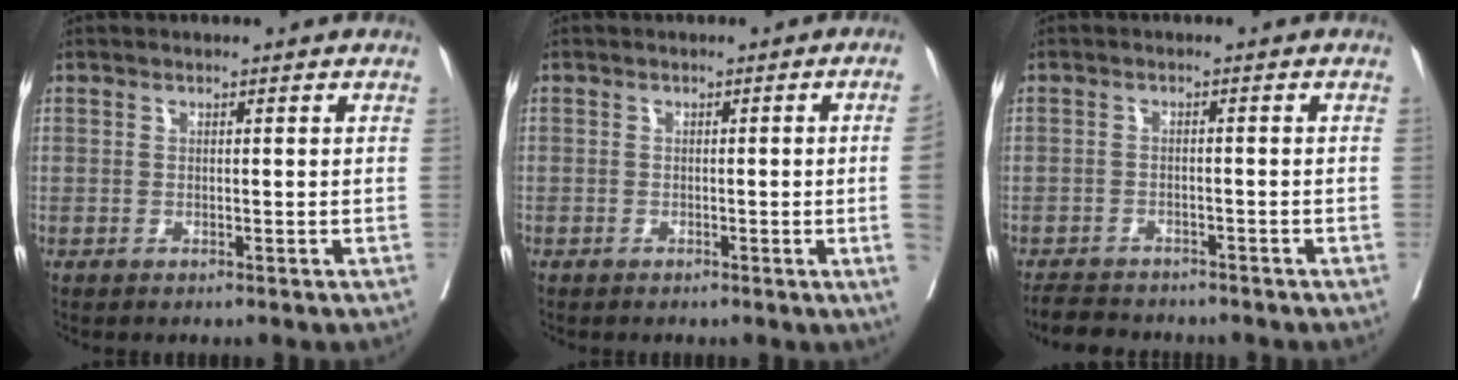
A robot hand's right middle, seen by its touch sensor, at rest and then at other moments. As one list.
[{"total": 3.4, "force": [-0.6, -1.2, 3.1], "torque": [-0.039, -0.007, -0.008]}, {"total": 5.9, "force": [-5.4, 1.9, 1.2], "torque": [-0.017, -0.010, -0.084]}]